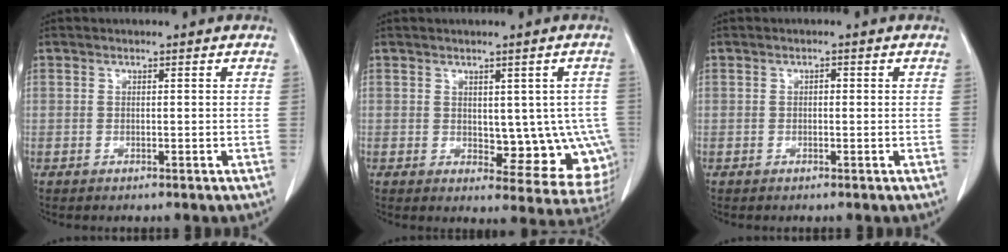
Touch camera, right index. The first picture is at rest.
{"total": 9.8, "force": [-0.4, 5.3, 8.2], "torque": [-0.073, 0.005, 0.010]}
{"total": 0.7, "force": [0.0, 0.4, 0.6], "torque": [-0.006, 0.003, -0.002]}